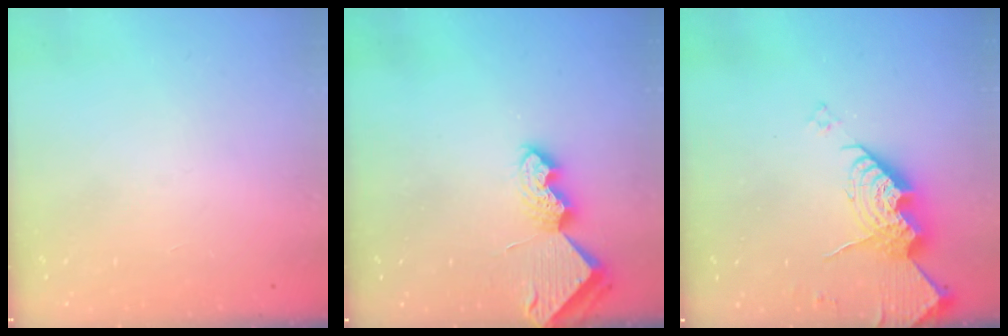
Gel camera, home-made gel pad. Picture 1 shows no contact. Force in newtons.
{"total": 7.2, "press": 7.1, "slide": 0.7}
{"total": 16.3, "press": 16.3, "slide": 1.6}